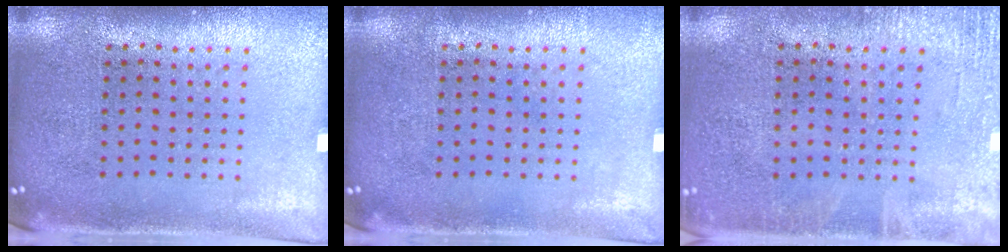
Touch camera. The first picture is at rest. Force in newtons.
{"total": 0.0}
{"total": 1.9, "press": 1.9, "slide": 0.2}